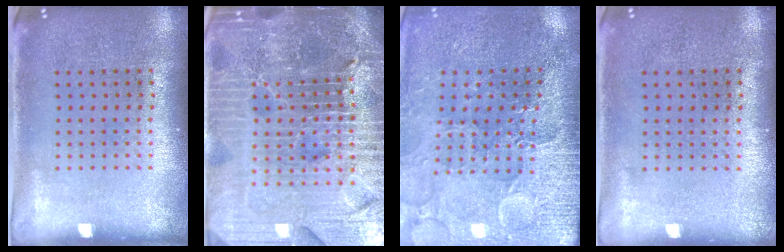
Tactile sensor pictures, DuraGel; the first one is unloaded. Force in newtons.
{"total": 6.9, "press": 6.0, "slide": 3.4}
{"total": 3.3, "press": 3.3, "slide": 0.4}
{"total": 0.0}